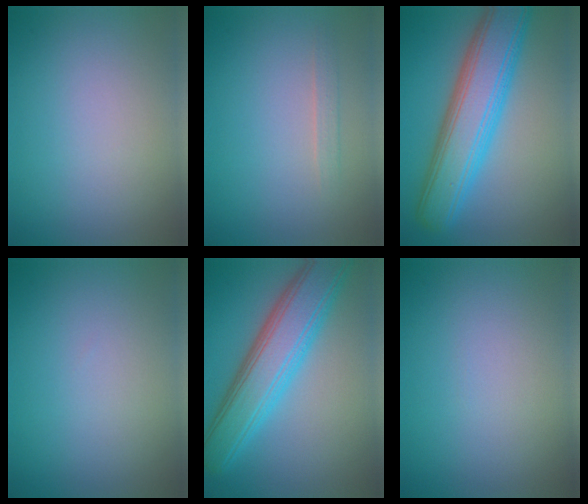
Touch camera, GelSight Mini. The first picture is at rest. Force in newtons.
{"total": 0.9, "press": 0.9, "slide": 0.1}
{"total": 8.5, "press": 8.5, "slide": 0.2}
{"total": 0.0}
{"total": 7.8, "press": 7.8, "slide": 0.2}
{"total": 0.0}